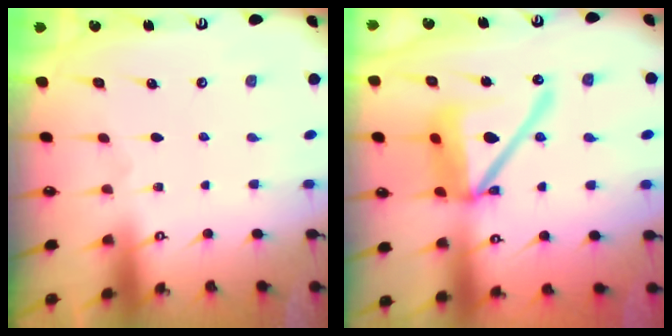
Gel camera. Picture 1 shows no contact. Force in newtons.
{"total": 16.6, "press": 16.5, "slide": 1.8}